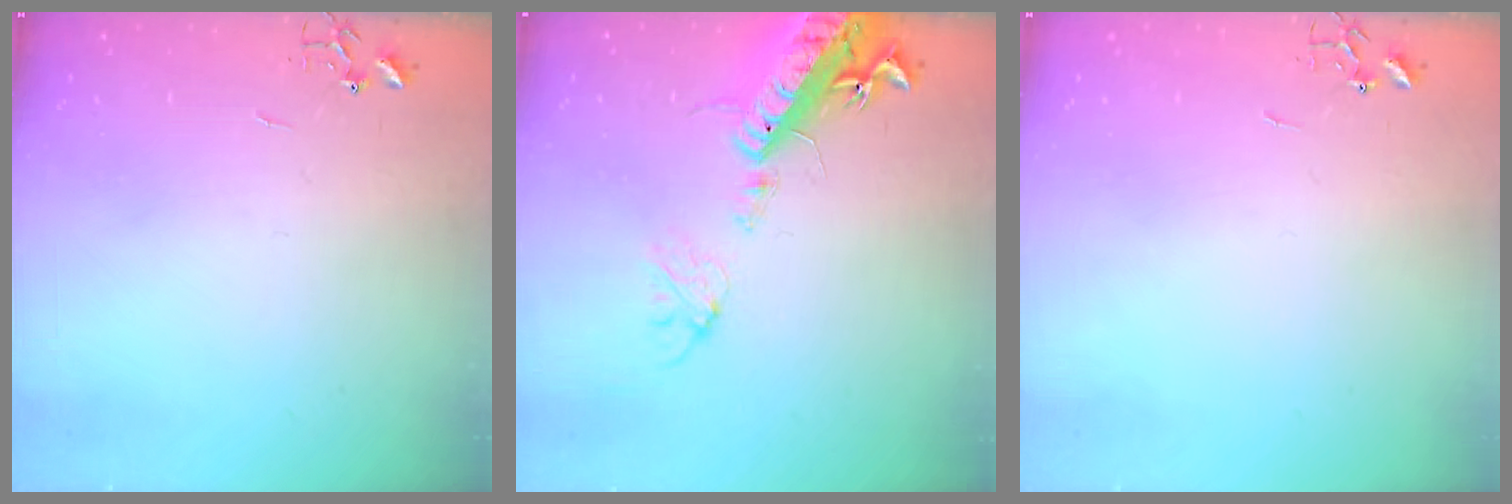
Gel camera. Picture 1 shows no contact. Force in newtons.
{"total": 17.9, "press": 17.4, "slide": 3.9}
{"total": 0.0}